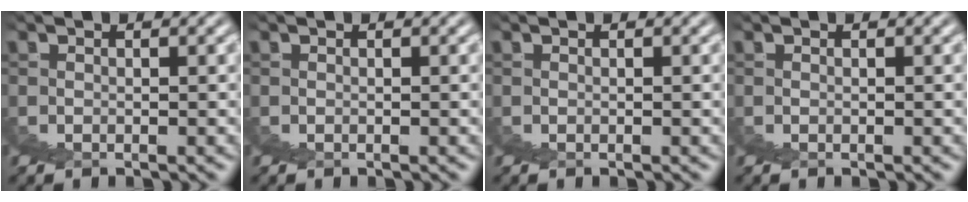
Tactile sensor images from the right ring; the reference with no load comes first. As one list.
[{"total": 0.0}, {"total": 0.0}, {"total": 0.0}]